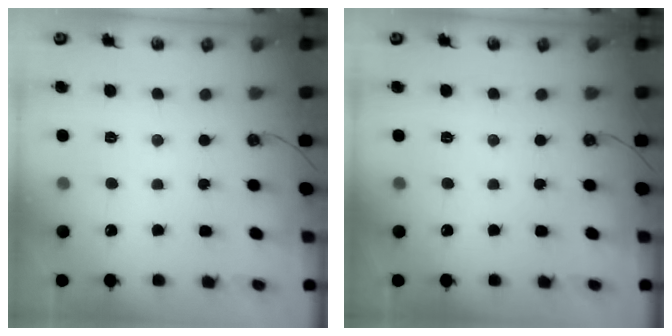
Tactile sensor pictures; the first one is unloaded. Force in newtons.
{"total": 0.0}